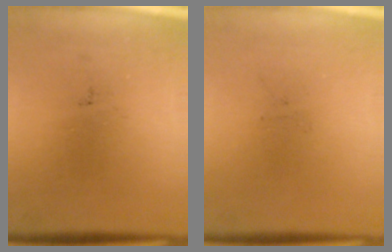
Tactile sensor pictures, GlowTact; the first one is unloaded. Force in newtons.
{"total": 0.0}